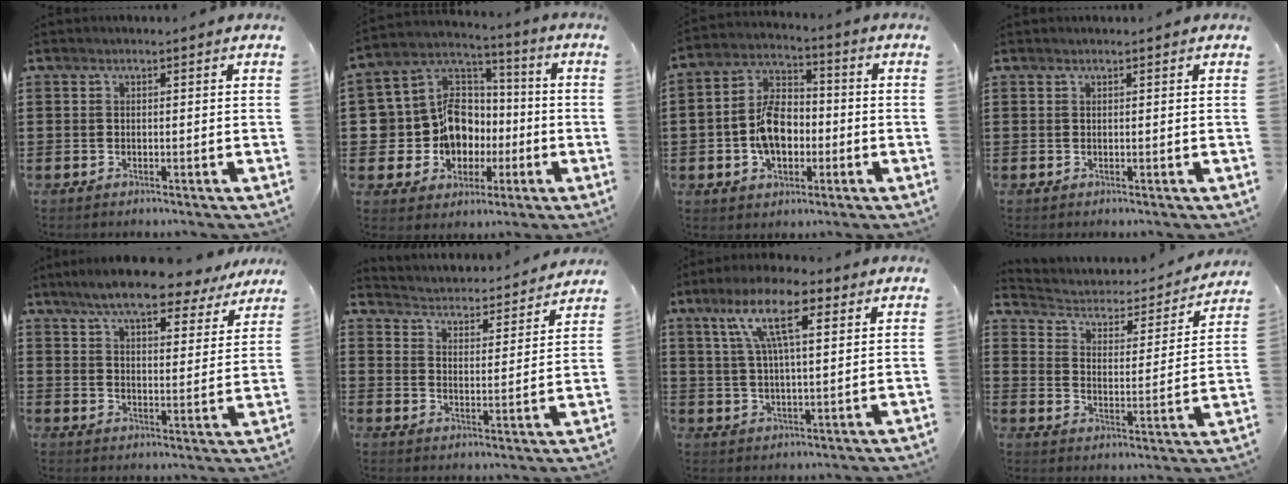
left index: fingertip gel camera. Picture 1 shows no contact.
{"total": 12.1, "force": [-2.2, 10.9, 5.0], "torque": [-0.136, 0.006, -0.032]}
{"total": 8.9, "force": [-1.7, 6.1, 6.3], "torque": [-0.142, 0.013, -0.035]}
{"total": 0.0}
{"total": 9.0, "force": [7.8, 1.3, 4.2], "torque": [-0.101, -0.026, 0.139]}
{"total": 2.8, "force": [2.8, 0.0, -0.2], "torque": [-0.018, -0.033, 0.037]}
{"total": 11.0, "force": [5.6, 3.5, 8.8], "torque": [-0.176, 0.006, 0.094]}
{"total": 2.7, "force": [2.0, 1.6, 1.0], "torque": [-0.034, -0.017, 0.024]}